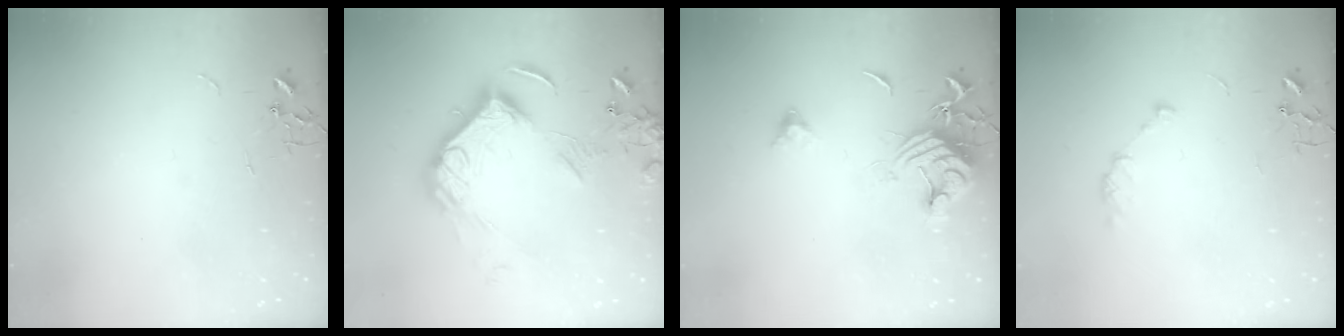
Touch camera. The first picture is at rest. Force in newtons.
{"total": 18.6, "press": 18.5, "slide": 1.9}
{"total": 12.4, "press": 12.2, "slide": 1.7}
{"total": 5.8, "press": 5.8, "slide": 0.8}